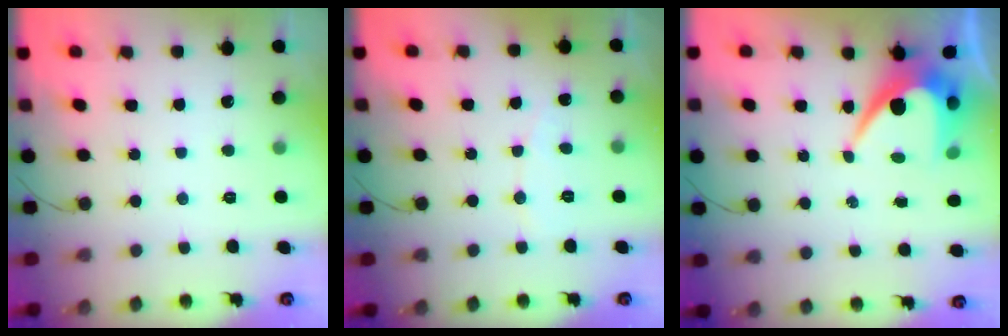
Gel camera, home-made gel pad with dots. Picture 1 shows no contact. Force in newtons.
{"total": 3.7, "press": 3.7, "slide": 0.3}
{"total": 8.0, "press": 7.9, "slide": 0.8}